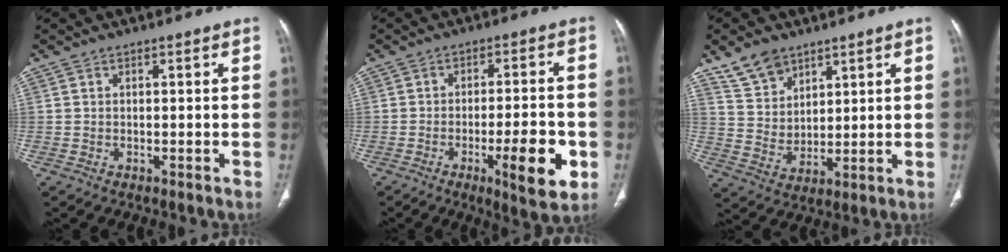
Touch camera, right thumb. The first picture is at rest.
{"total": 11.4, "force": [-3.9, 2.6, 10.3], "torque": [-0.141, 0.007, -0.053]}
{"total": 8.5, "force": [6.1, 5.2, 2.9], "torque": [-0.032, -0.034, 0.126]}